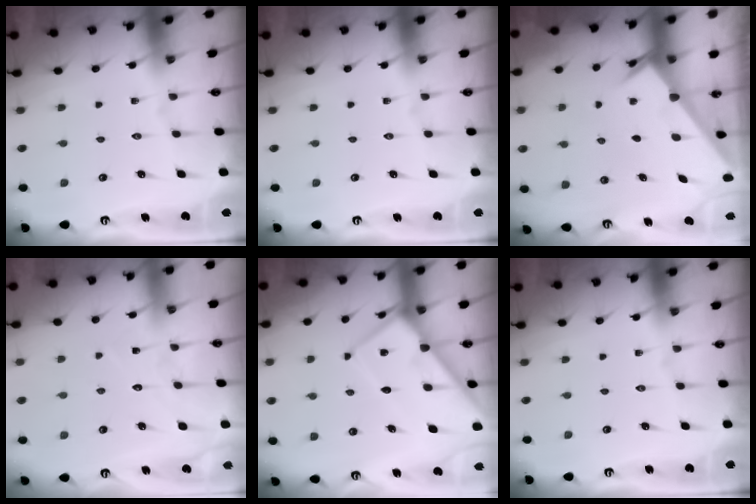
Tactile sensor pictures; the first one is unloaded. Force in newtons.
{"total": 0.0}
{"total": 2.2, "press": 2.1, "slide": 0.3}
{"total": 5.9, "press": 5.9, "slide": 0.2}
{"total": 10.4, "press": 10.3, "slide": 0.9}
{"total": 0.0}